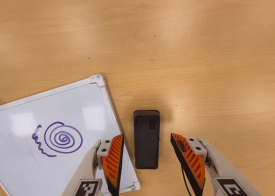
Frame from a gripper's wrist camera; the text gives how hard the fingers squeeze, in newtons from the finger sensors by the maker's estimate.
{"total": 0.0}